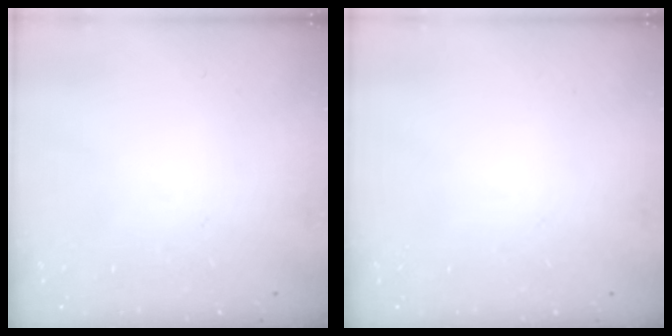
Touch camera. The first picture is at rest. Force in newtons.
{"total": 0.0}